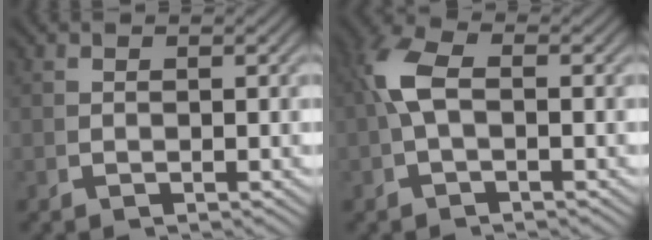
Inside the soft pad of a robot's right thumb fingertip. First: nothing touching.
{"total": 3.4, "force": [0.2, 1.6, 3.0], "torque": [-0.076, -0.002, 0.009]}